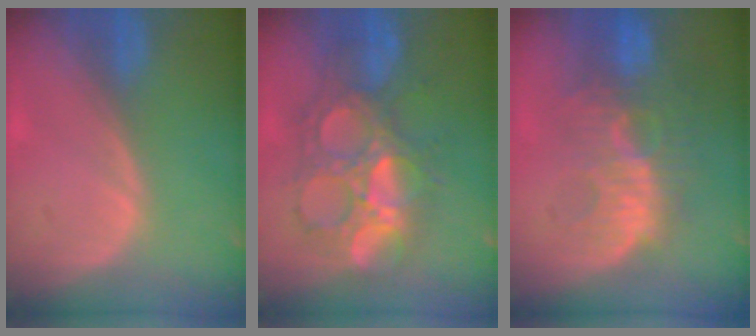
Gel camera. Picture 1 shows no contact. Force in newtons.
{"total": 10.3, "press": 10.2, "slide": 0.6}
{"total": 10.8, "press": 9.4, "slide": 5.3}